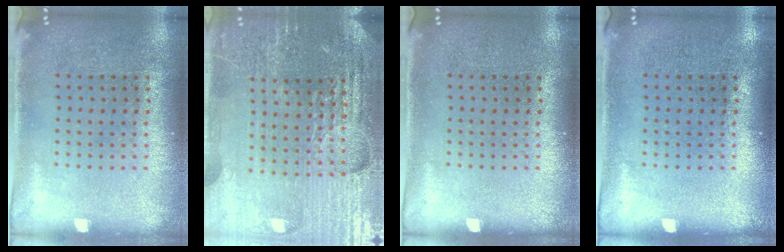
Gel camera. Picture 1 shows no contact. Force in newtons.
{"total": 5.1, "press": 4.8, "slide": 1.9}
{"total": 0.0}
{"total": 0.0}